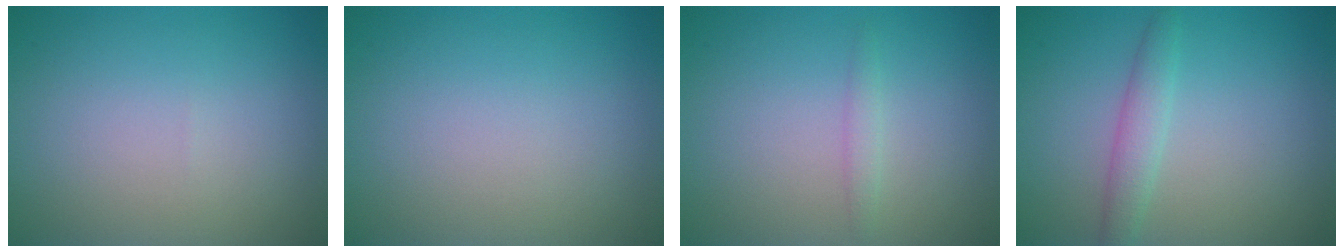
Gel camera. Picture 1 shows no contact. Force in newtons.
{"total": 0.0}
{"total": 0.9, "press": 0.9, "slide": 0.1}
{"total": 2.1, "press": 2.1, "slide": 0.1}